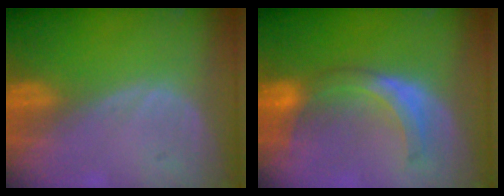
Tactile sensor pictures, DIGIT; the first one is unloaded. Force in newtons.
{"total": 6.6, "press": 6.6, "slide": 0.6}